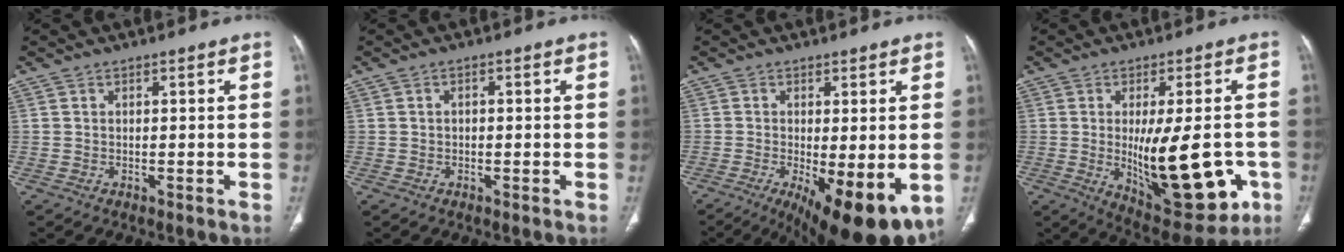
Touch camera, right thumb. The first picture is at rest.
{"total": 0.9, "force": [0.0, 0.6, 0.6], "torque": [-0.009, 0.005, -0.002]}
{"total": 15.0, "force": [-5.3, 4.9, 13.1], "torque": [-0.171, -0.025, -0.067]}
{"total": 19.0, "force": [-3.6, 7.4, 17.1], "torque": [-0.232, -0.018, -0.026]}